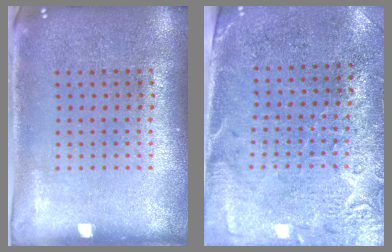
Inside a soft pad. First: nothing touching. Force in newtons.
{"total": 2.7, "press": 2.4, "slide": 1.2}